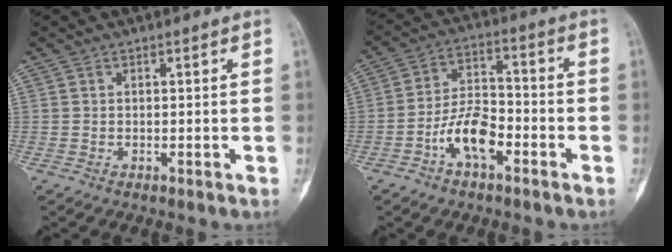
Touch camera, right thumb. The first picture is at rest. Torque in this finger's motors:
{"motor_torque": [1.55, 1.20, 1.01, -0.80, 0.06]}